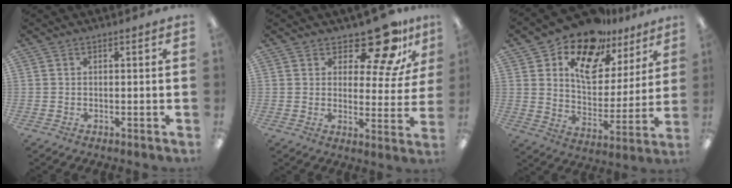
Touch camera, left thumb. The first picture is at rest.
{"total": 14.3, "force": [10.9, 5.4, 7.5], "torque": [-0.105, -0.077, 0.186]}
{"total": 16.7, "force": [11.9, 8.8, 7.7], "torque": [-0.133, -0.071, 0.213]}